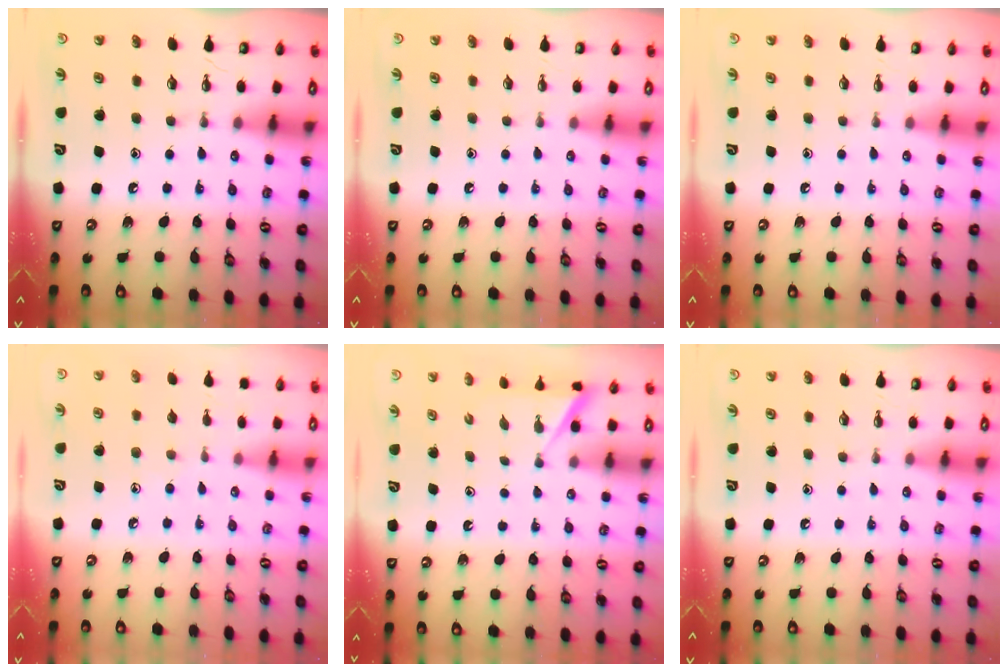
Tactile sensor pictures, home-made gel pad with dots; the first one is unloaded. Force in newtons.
{"total": 0.0}
{"total": 0.0}
{"total": 4.8, "press": 4.8, "slide": 0.5}
{"total": 2.4, "press": 2.4, "slide": 0.3}
{"total": 0.0}